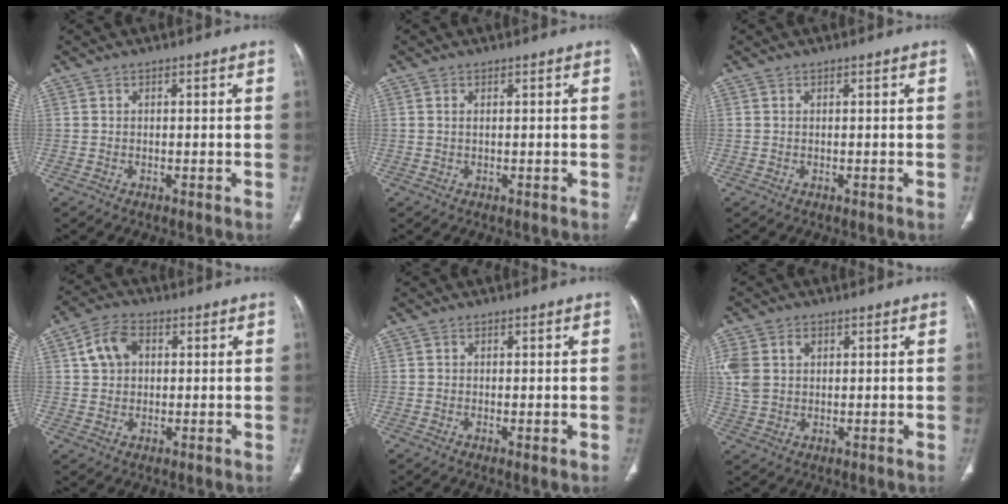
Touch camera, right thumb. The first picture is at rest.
{"total": 0.6, "force": [0.2, 0.2, 0.5], "torque": [-0.017, 0.004, 0.006]}
{"total": 0.0}
{"total": 6.5, "force": [1.6, 4.8, 4.0], "torque": [-0.067, 0.010, 0.026]}
{"total": 0.7, "force": [-0.1, 0.3, 0.7], "torque": [-0.016, -0.005, -0.002]}
{"total": 8.0, "force": [2.2, 6.0, 4.8], "torque": [-0.109, 0.010, 0.053]}